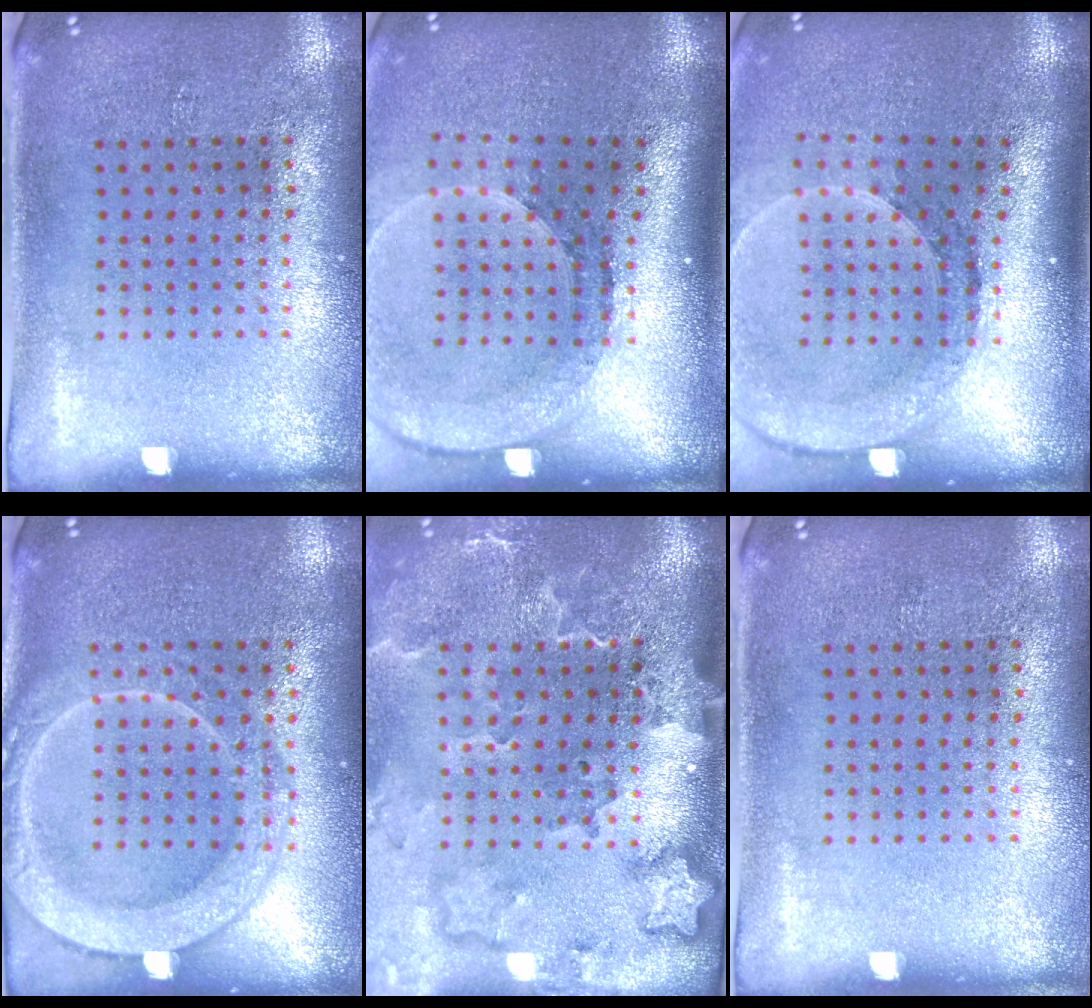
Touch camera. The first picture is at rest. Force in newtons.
{"total": 2.6, "press": 1.8, "slide": 1.9}
{"total": 2.7, "press": 2.0, "slide": 1.8}
{"total": 3.7, "press": 3.7, "slide": 0.5}
{"total": 3.2, "press": 2.3, "slide": 2.1}
{"total": 0.0}